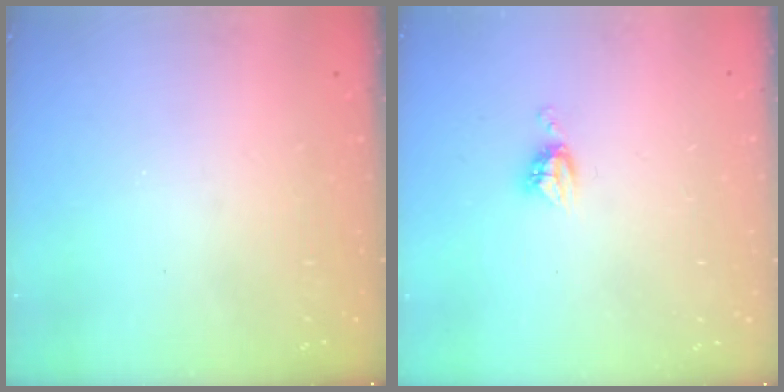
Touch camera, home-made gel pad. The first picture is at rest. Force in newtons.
{"total": 4.8, "press": 4.8, "slide": 0.2}